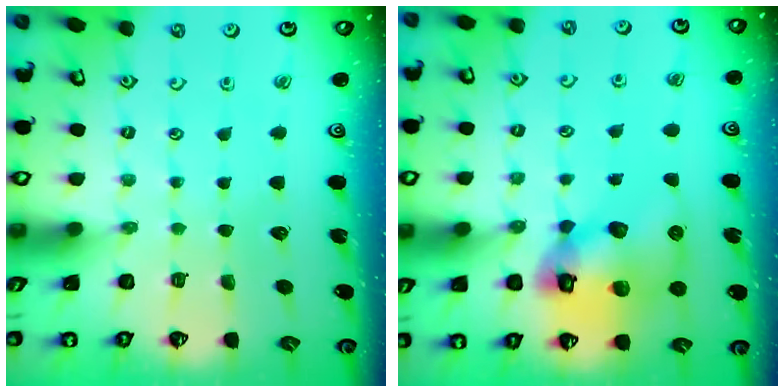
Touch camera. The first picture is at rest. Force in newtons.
{"total": 16.0, "press": 15.9, "slide": 2.1}